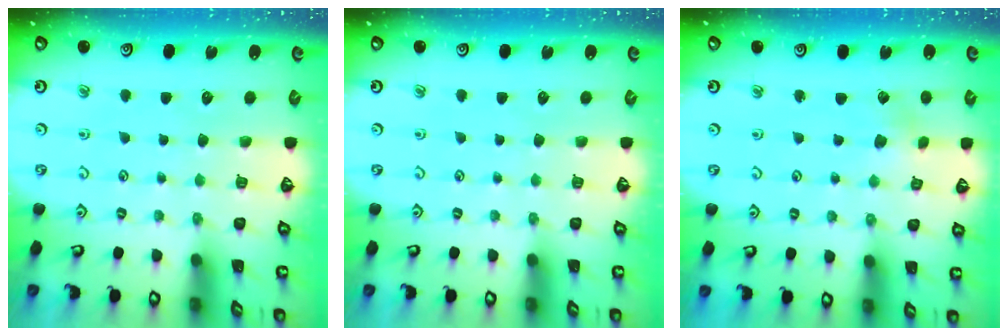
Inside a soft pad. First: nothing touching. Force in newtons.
{"total": 0.0}
{"total": 2.5, "press": 2.5, "slide": 0.4}